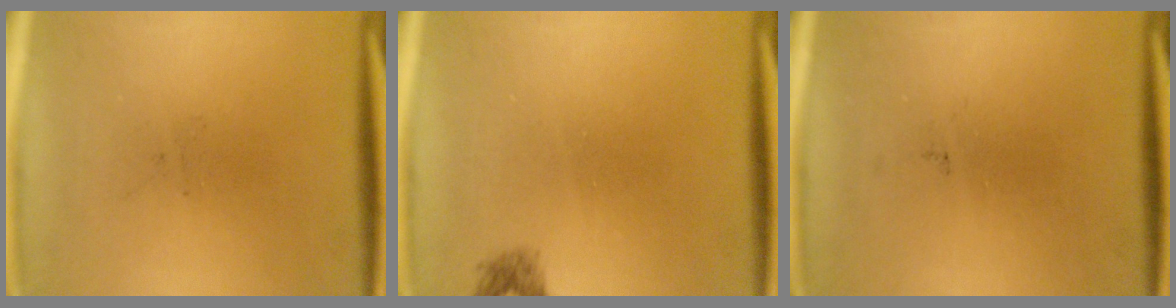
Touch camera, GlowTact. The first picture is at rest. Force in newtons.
{"total": 1.1}
{"total": 0.0}